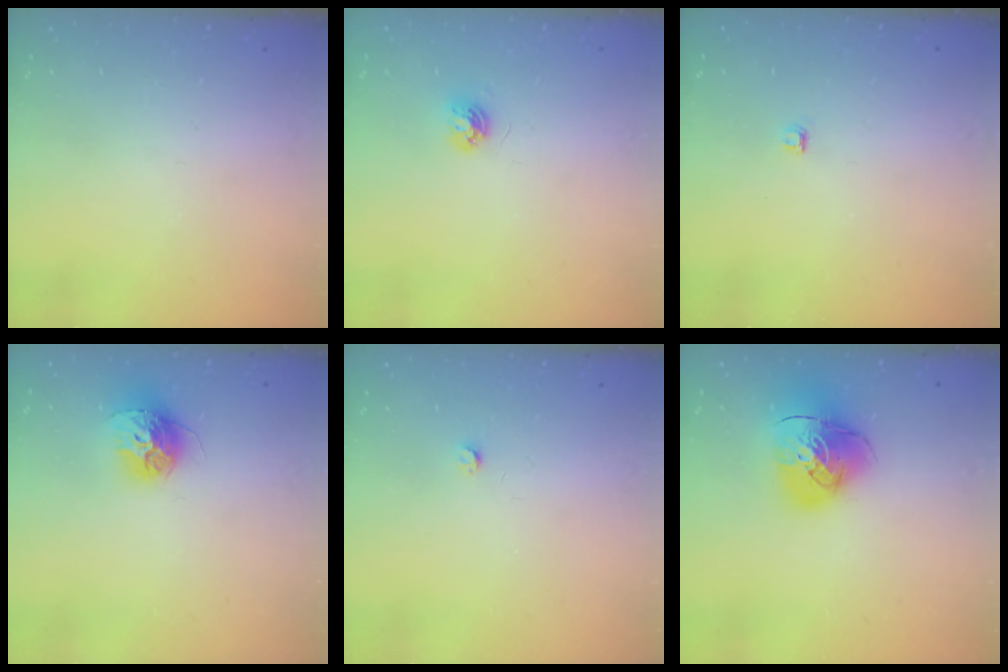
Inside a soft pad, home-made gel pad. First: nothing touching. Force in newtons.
{"total": 5.2, "press": 5.1, "slide": 0.6}
{"total": 2.8, "press": 2.8, "slide": 0.4}
{"total": 12.2, "press": 12.1, "slide": 1.0}
{"total": 2.5, "press": 2.5, "slide": 0.4}
{"total": 13.4, "press": 13.3, "slide": 1.7}